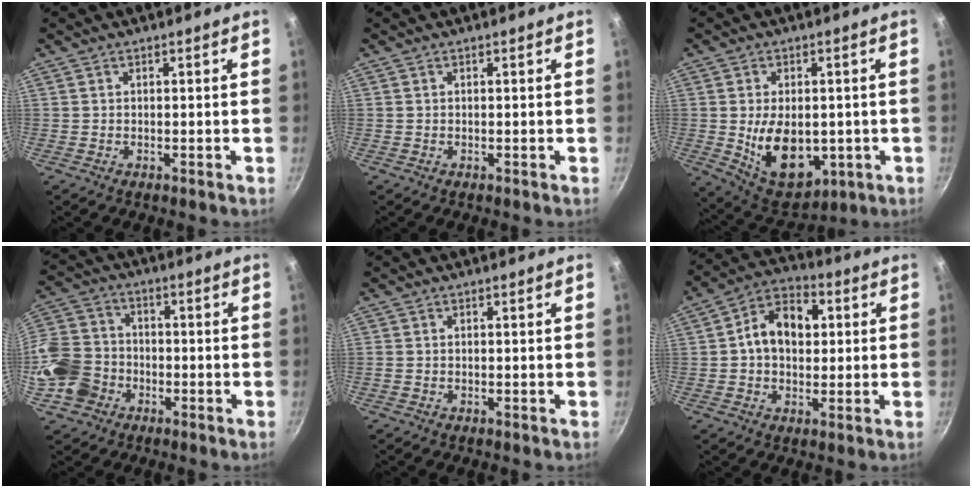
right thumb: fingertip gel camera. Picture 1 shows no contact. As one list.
[{"total": 0.0}, {"total": 14.1, "force": [-1.5, 9.0, 10.7], "torque": [-0.141, -0.016, -0.001]}, {"total": 12.0, "force": [-4.1, 10.0, 5.2], "torque": [-0.085, 0.040, -0.093]}, {"total": 0.7, "force": [-0.3, 0.6, 0.3], "torque": [-0.005, 0.001, -0.007]}, {"total": 11.3, "force": [1.5, 8.2, 7.7], "torque": [-0.092, 0.019, 0.008]}]